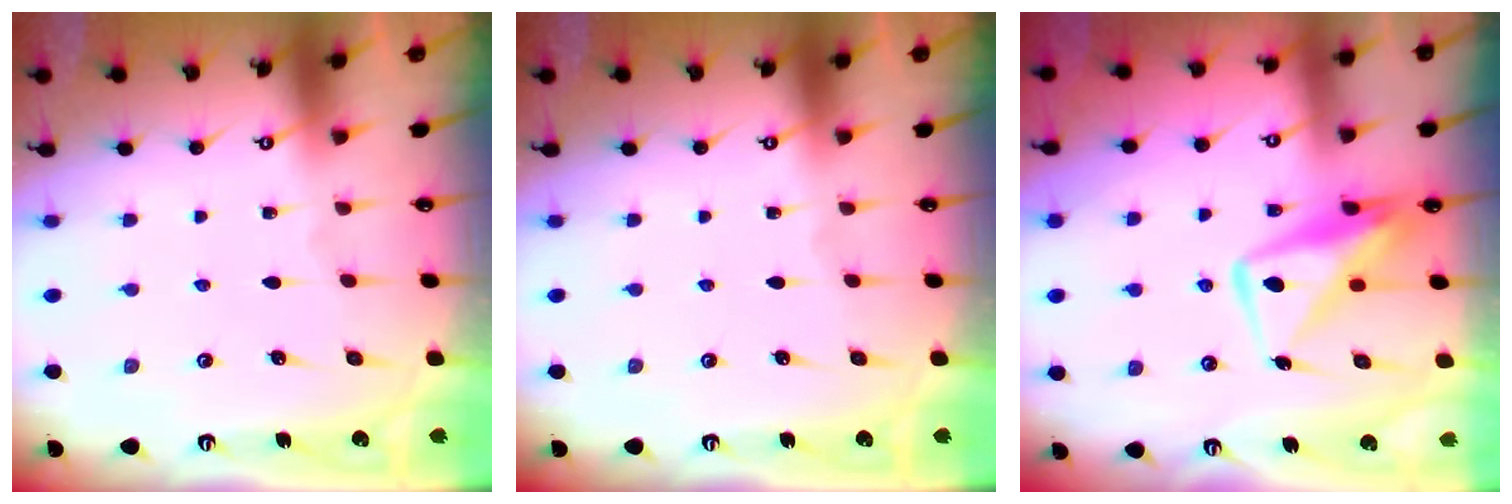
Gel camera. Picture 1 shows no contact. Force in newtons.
{"total": 0.0}
{"total": 10.8, "press": 10.8, "slide": 1.0}